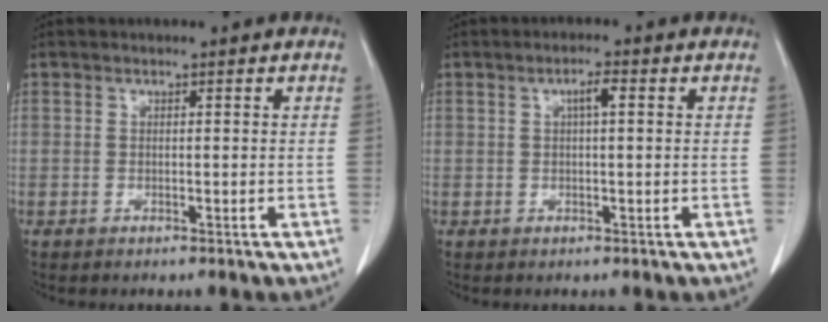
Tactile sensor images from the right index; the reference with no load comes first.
{"total": 2.3, "force": [0.6, 0.3, 2.2], "torque": [-0.038, 0.004, 0.009]}